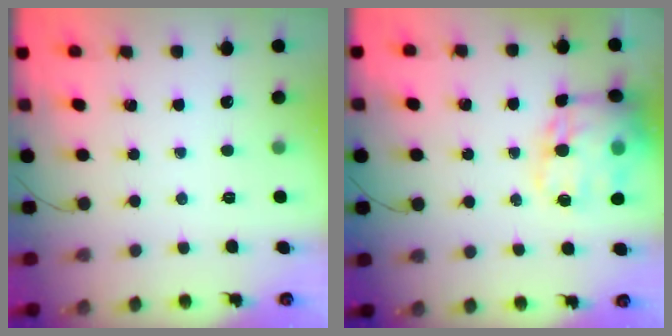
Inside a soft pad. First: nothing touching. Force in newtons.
{"total": 19.7, "press": 19.4, "slide": 3.6}